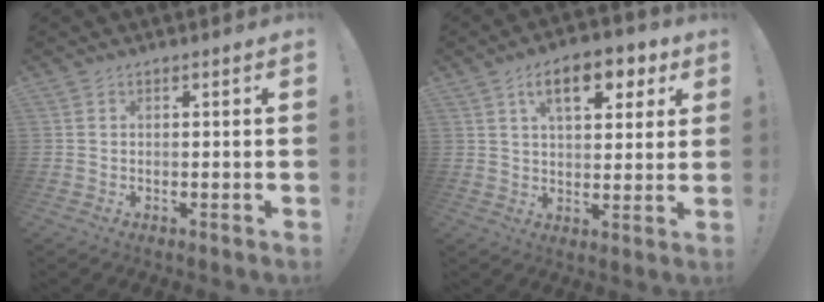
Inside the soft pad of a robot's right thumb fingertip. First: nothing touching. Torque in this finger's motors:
{"motor_torque": [0.11, 0.30, 1.11, 0.33, 0.30]}